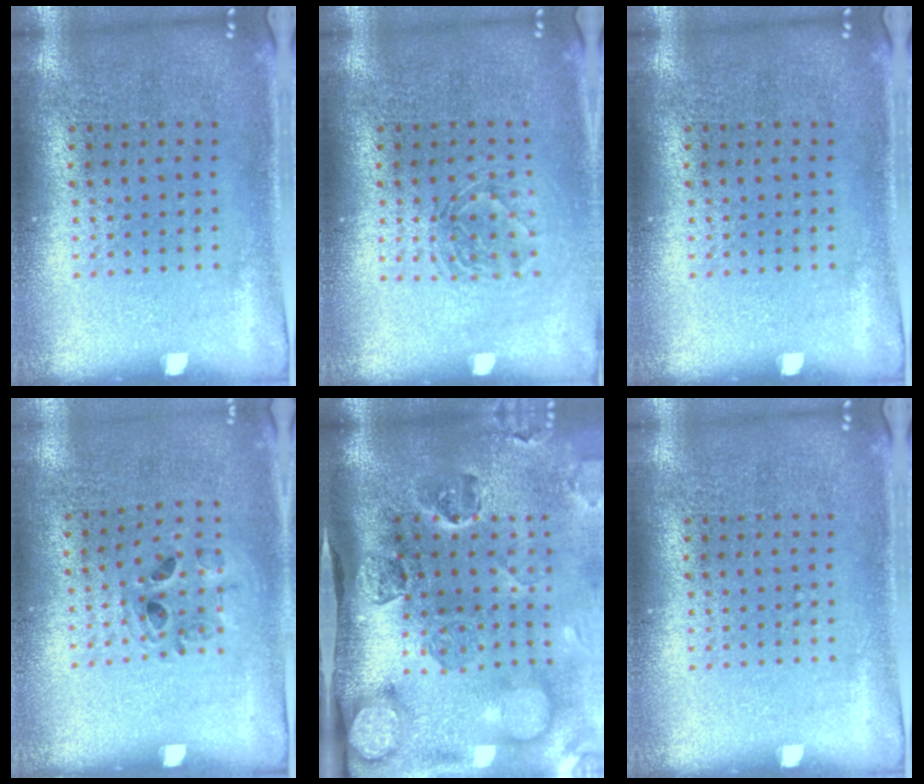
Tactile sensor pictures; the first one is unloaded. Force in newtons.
{"total": 1.3, "press": 1.1, "slide": 0.6}
{"total": 0.0}
{"total": 0.9, "press": 0.9, "slide": 0.2}
{"total": 5.0, "press": 3.5, "slide": 3.6}
{"total": 0.0}